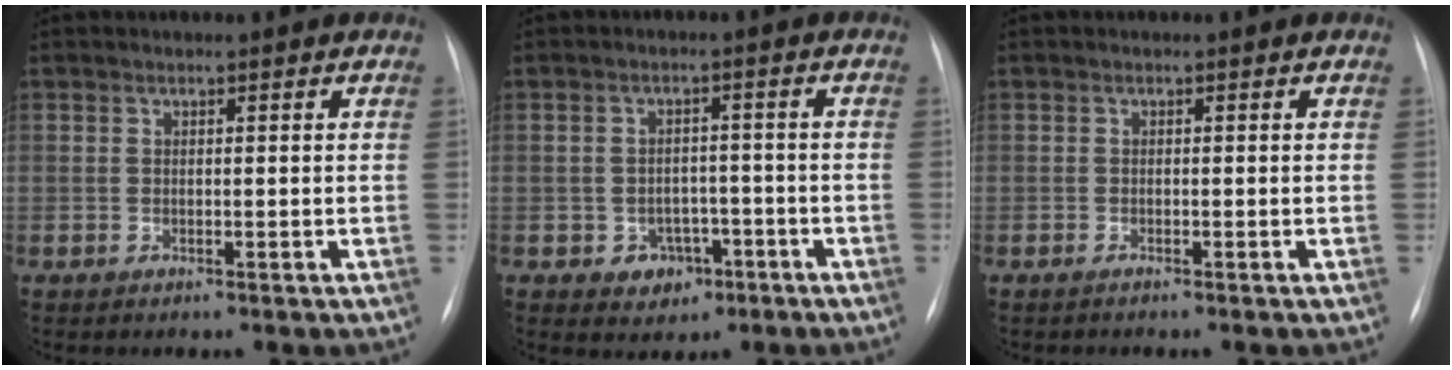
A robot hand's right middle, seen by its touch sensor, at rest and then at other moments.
{"total": 4.5, "force": [-2.1, 3.6, 1.6], "torque": [-0.017, 0.012, -0.020]}
{"total": 0.7, "force": [-0.6, 0.0, 0.4], "torque": [-0.007, -0.001, -0.008]}